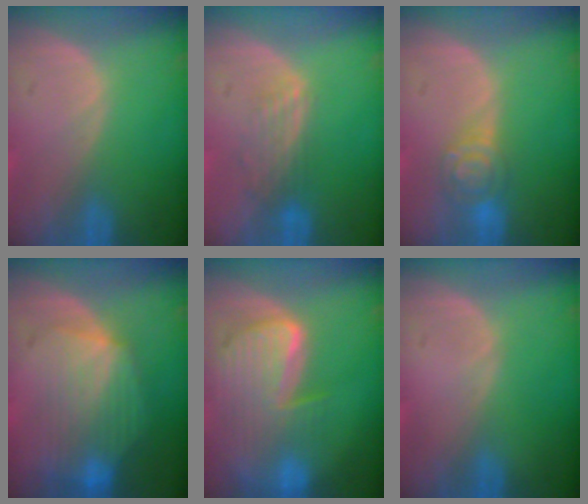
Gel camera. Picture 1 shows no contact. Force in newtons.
{"total": 3.7, "press": 3.0, "slide": 2.2}
{"total": 4.6, "press": 4.5, "slide": 0.8}
{"total": 8.7, "press": 8.1, "slide": 3.4}
{"total": 9.9, "press": 8.4, "slide": 5.1}
{"total": 0.0}